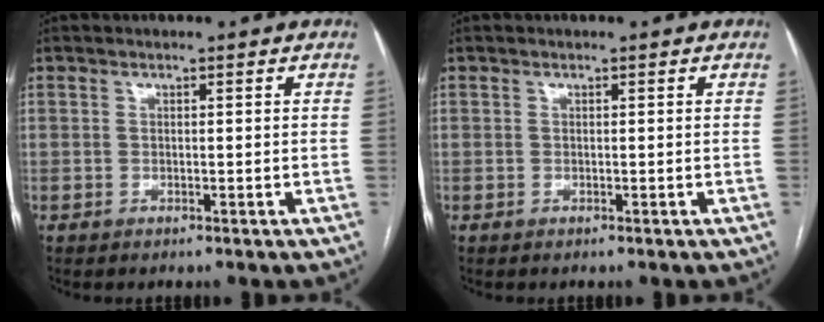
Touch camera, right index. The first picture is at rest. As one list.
[{"total": 0.0}]